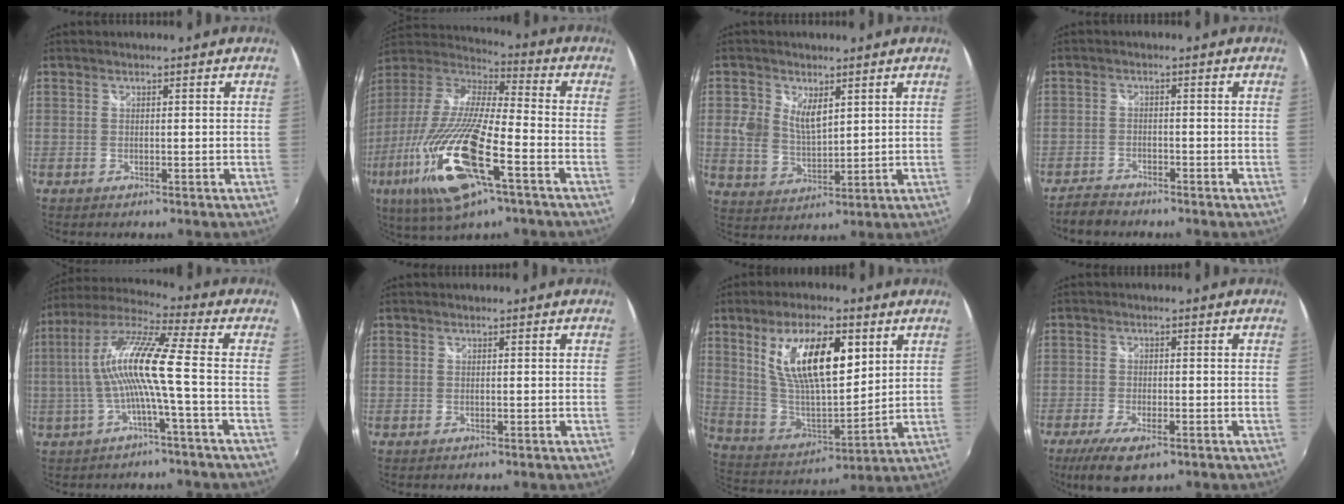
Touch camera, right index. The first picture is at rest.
{"total": 25.8, "force": [-10.7, 6.1, 22.6], "torque": [-0.441, -0.070, -0.205]}
{"total": 7.2, "force": [2.3, 4.6, 5.1], "torque": [-0.106, 0.000, 0.046]}
{"total": 3.8, "force": [-3.4, 1.3, 0.9], "torque": [-0.037, -0.003, -0.066]}
{"total": 12.3, "force": [-1.8, -0.5, 12.2], "torque": [-0.231, 0.008, -0.032]}
{"total": 0.0}
{"total": 18.1, "force": [7.2, 7.0, 15.0], "torque": [-0.268, 0.001, 0.143]}
{"total": 8.8, "force": [-5.4, 3.2, 6.1], "torque": [-0.141, -0.031, -0.093]}